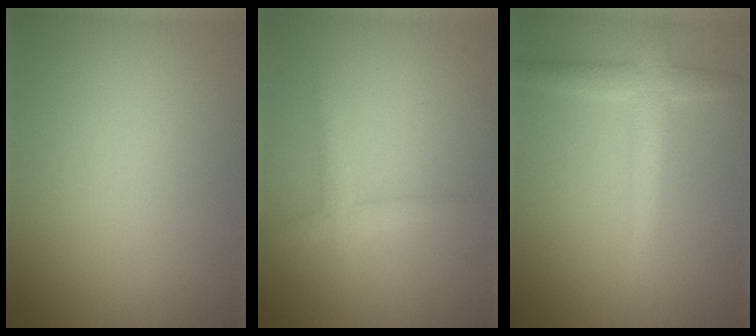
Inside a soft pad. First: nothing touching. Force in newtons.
{"total": 1.8, "press": 1.8, "slide": 0.0}
{"total": 3.0, "press": 3.0, "slide": 0.2}